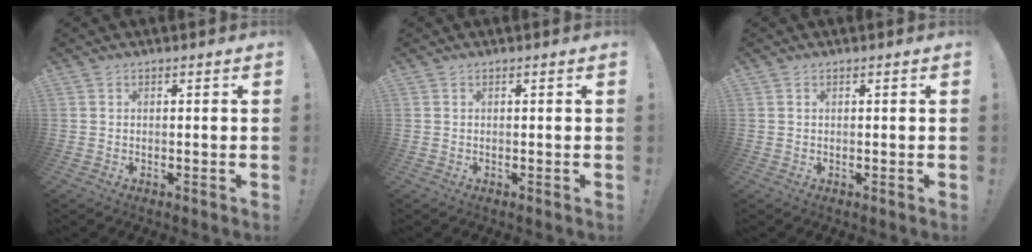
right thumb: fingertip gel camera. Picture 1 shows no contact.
{"total": 0.0}
{"total": 0.0}